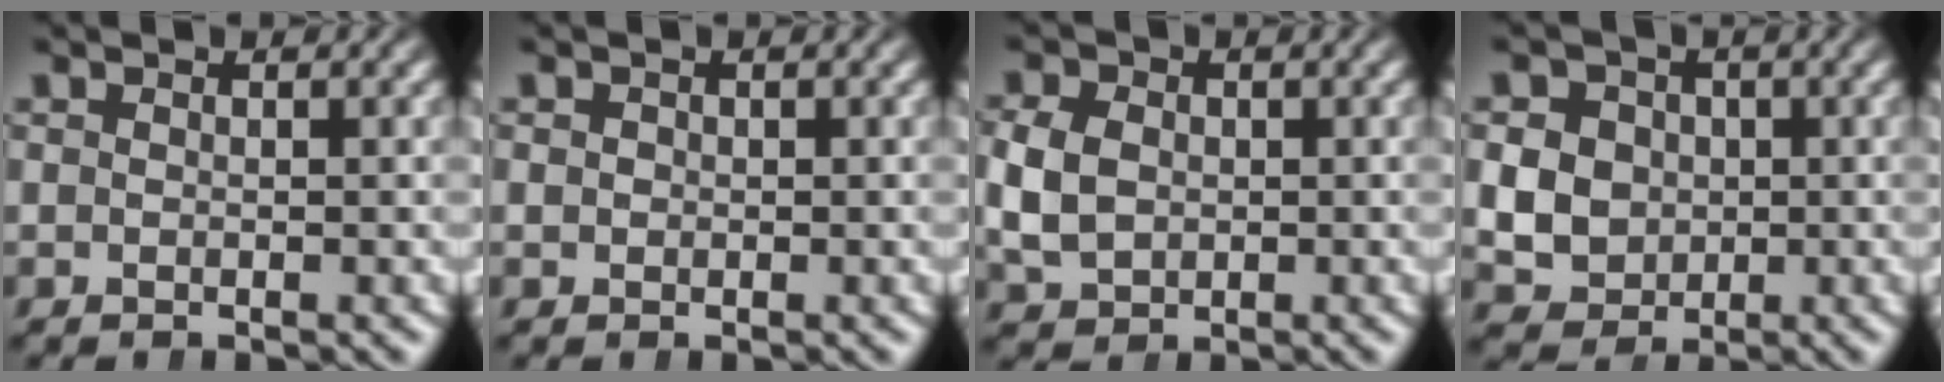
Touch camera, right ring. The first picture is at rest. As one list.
[{"total": 0.8, "force": [0.0, 0.8, 0.1], "torque": [-0.008, -0.008, 0.005]}, {"total": 4.5, "force": [-0.1, 3.9, 2.1], "torque": [-0.055, -0.013, 0.008]}, {"total": 7.9, "force": [-0.4, 7.3, 2.9], "torque": [-0.066, -0.023, -0.002]}]